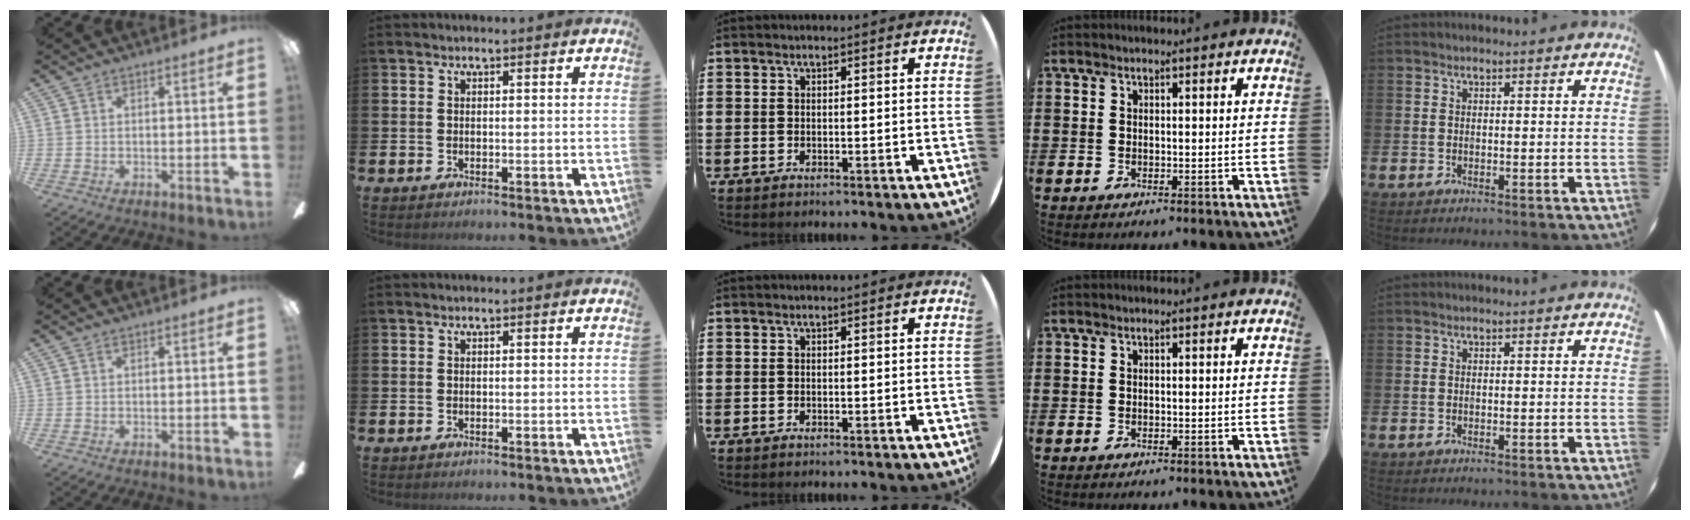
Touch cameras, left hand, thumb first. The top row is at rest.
{}